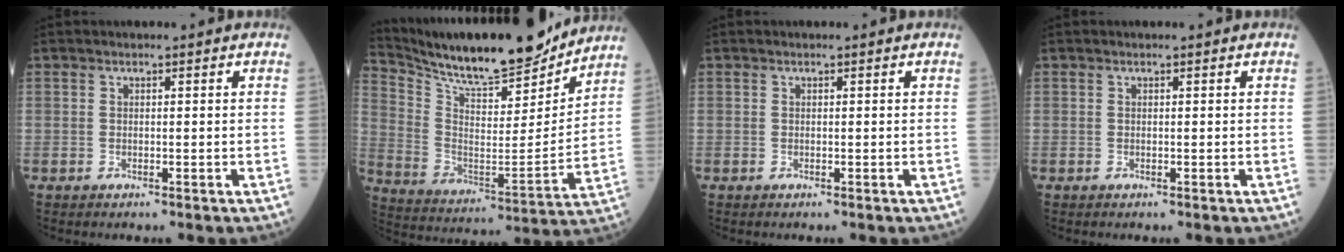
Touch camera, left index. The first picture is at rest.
{"total": 19.9, "force": [18.1, 2.7, 7.8], "torque": [-0.154, -0.027, 0.293]}
{"total": 0.0}
{"total": 0.0}